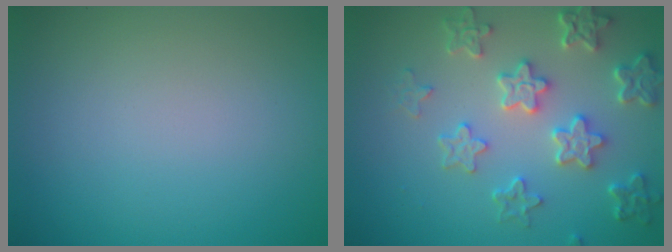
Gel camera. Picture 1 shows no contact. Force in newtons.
{"total": 5.4, "press": 4.4, "slide": 3.1}